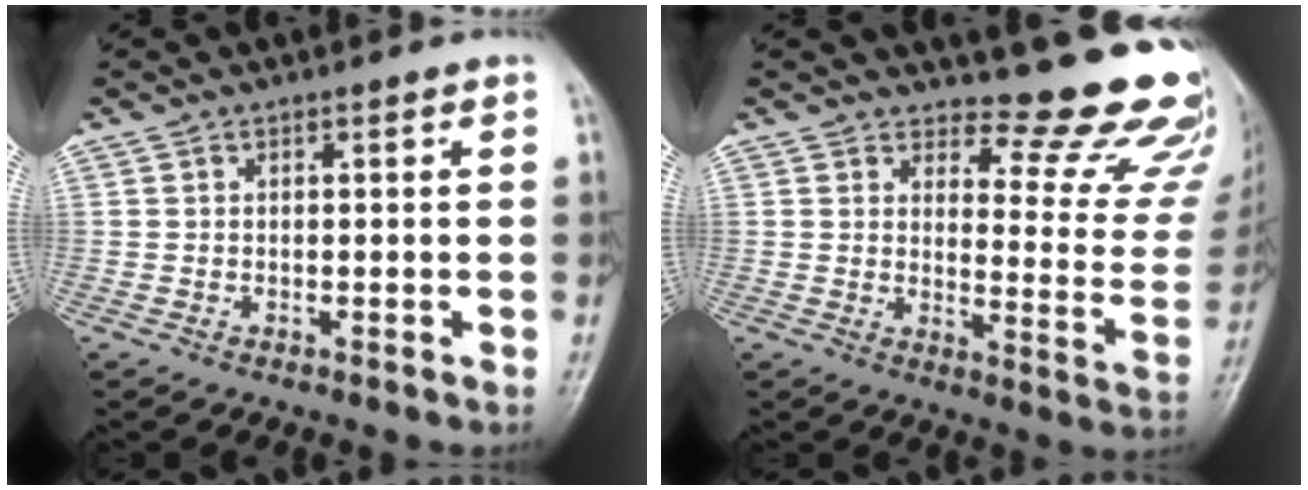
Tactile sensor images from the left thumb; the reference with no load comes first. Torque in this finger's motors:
{"motor_torque": [0.45, 0.21, -0.12, -0.57, 0.03]}